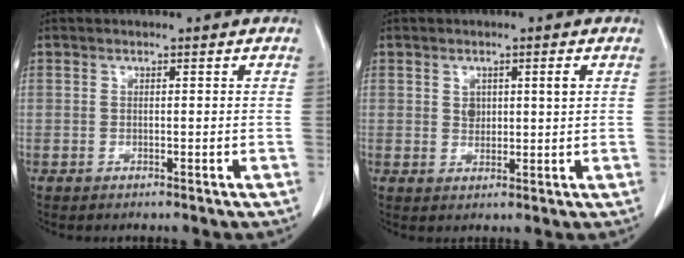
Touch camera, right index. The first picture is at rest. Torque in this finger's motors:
{"motor_torque": [0.12, 0.02, 0.04, 0.00]}